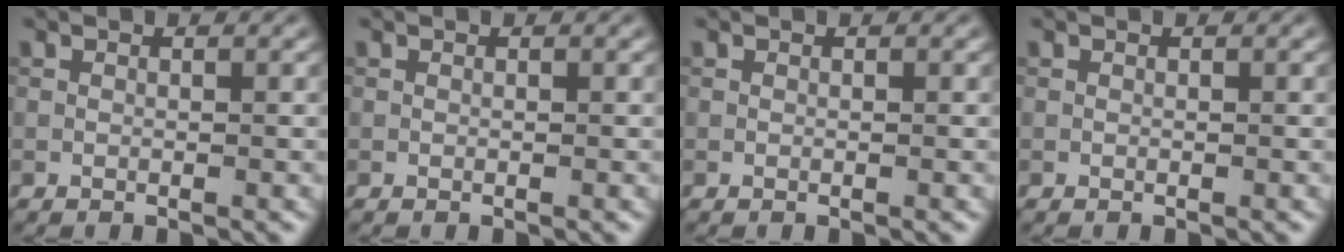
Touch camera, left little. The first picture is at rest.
{"total": 0.0}
{"total": 0.0}
{"total": 0.0}